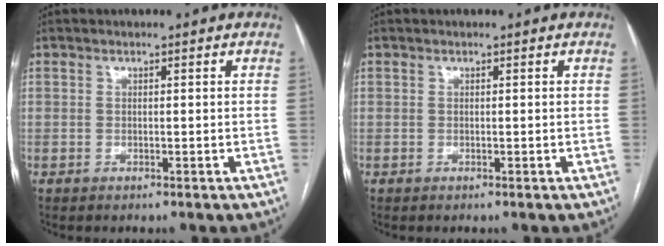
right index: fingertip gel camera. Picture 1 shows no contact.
{"total": 0.0}